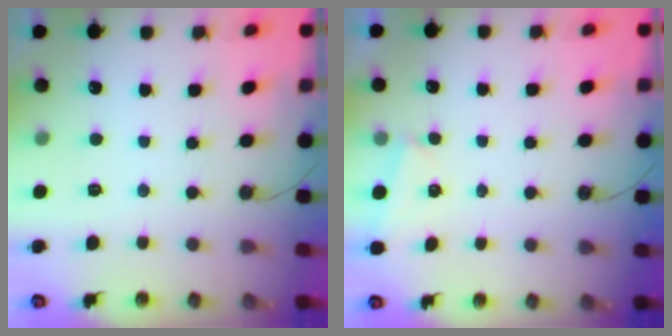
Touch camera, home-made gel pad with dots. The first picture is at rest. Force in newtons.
{"total": 2.6, "press": 1.3, "slide": 2.2}